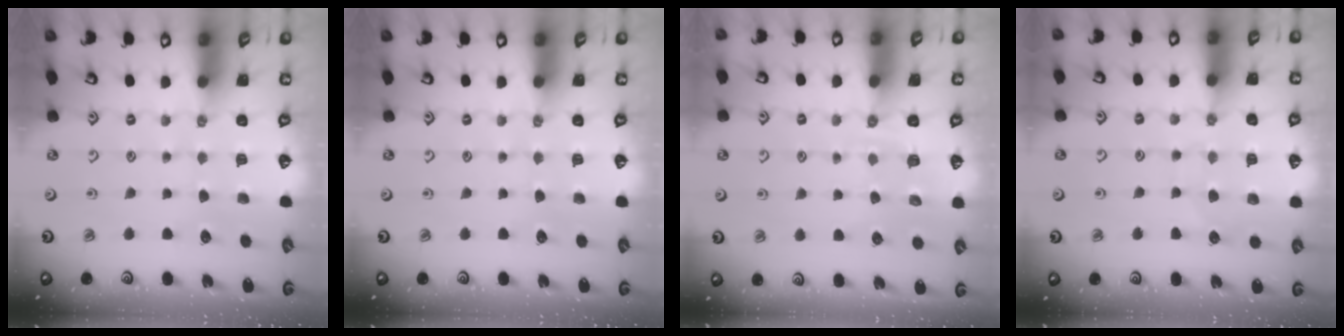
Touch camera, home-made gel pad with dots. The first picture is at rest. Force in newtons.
{"total": 0.0}
{"total": 2.1, "press": 1.0, "slide": 1.9}
{"total": 6.2, "press": 6.2, "slide": 0.5}